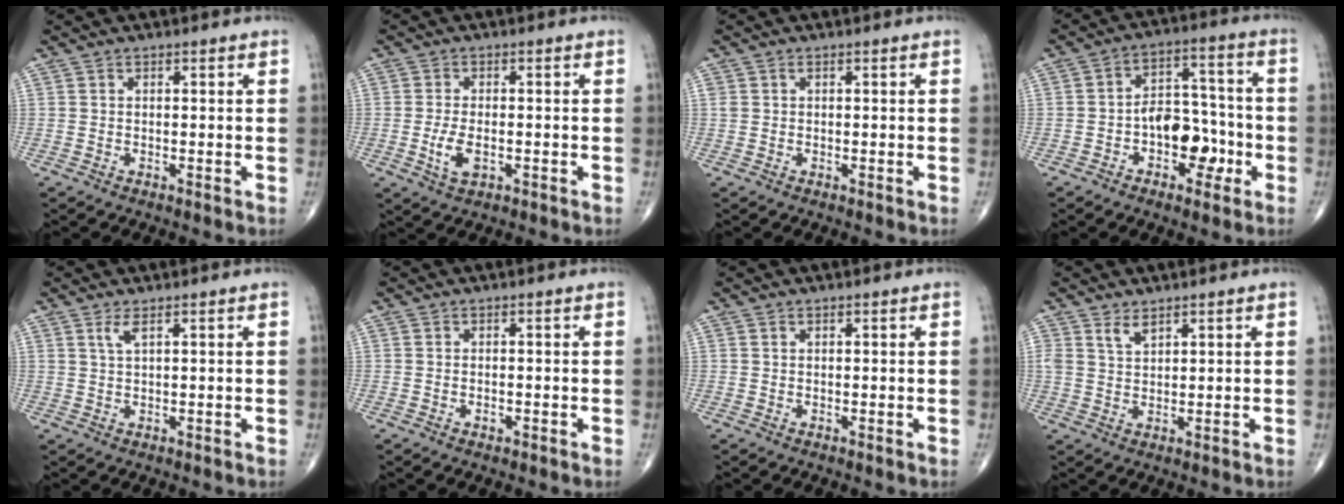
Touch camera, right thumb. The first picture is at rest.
{"total": 4.5, "force": [-1.2, 2.3, 3.7], "torque": [-0.075, 0.000, -0.018]}
{"total": 0.8, "force": [0.3, 0.6, 0.5], "torque": [-0.009, 0.006, 0.007]}
{"total": 10.5, "force": [-3.3, 6.8, 7.3], "torque": [-0.071, 0.046, -0.055]}
{"total": 2.0, "force": [1.1, 0.3, 1.6], "torque": [-0.039, -0.004, 0.026]}
{"total": 0.8, "force": [-0.4, 0.5, 0.6], "torque": [-0.009, 0.001, -0.006]}
{"total": 0.0}
{"total": 2.6, "force": [1.9, 1.1, 1.3], "torque": [-0.020, -0.016, 0.042]}